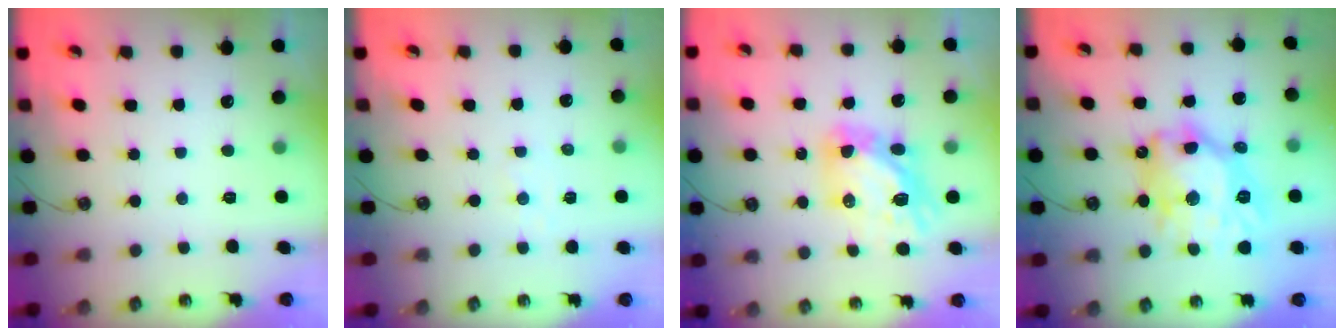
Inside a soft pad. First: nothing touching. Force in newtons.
{"total": 1.4, "press": 1.4, "slide": 0.2}
{"total": 12.2, "press": 12.2, "slide": 1.2}
{"total": 19.4, "press": 19.2, "slide": 2.3}